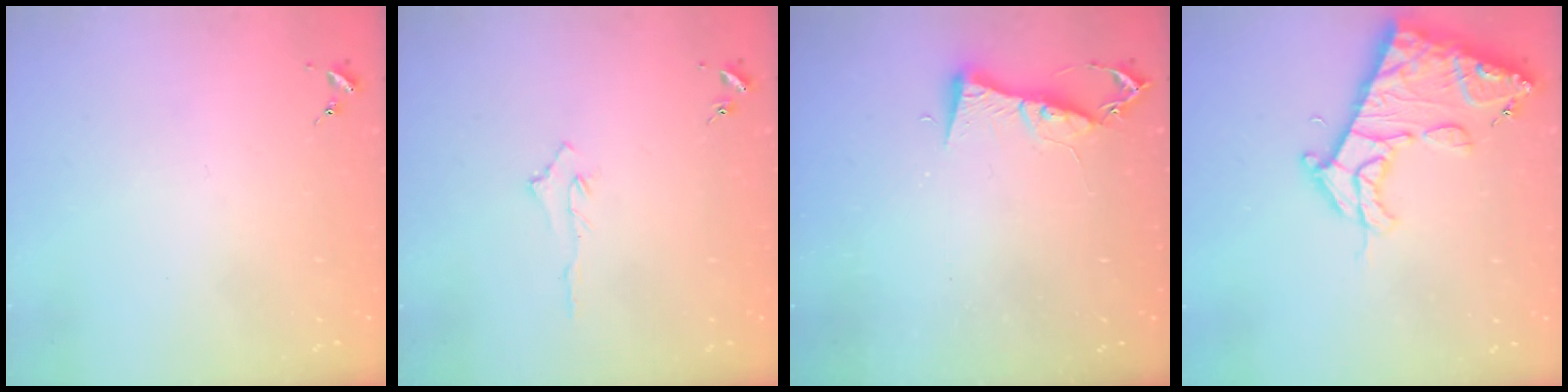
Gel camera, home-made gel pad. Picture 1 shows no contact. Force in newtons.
{"total": 2.9, "press": 2.9, "slide": 0.4}
{"total": 7.2, "press": 7.1, "slide": 0.7}
{"total": 15.7, "press": 15.6, "slide": 1.7}